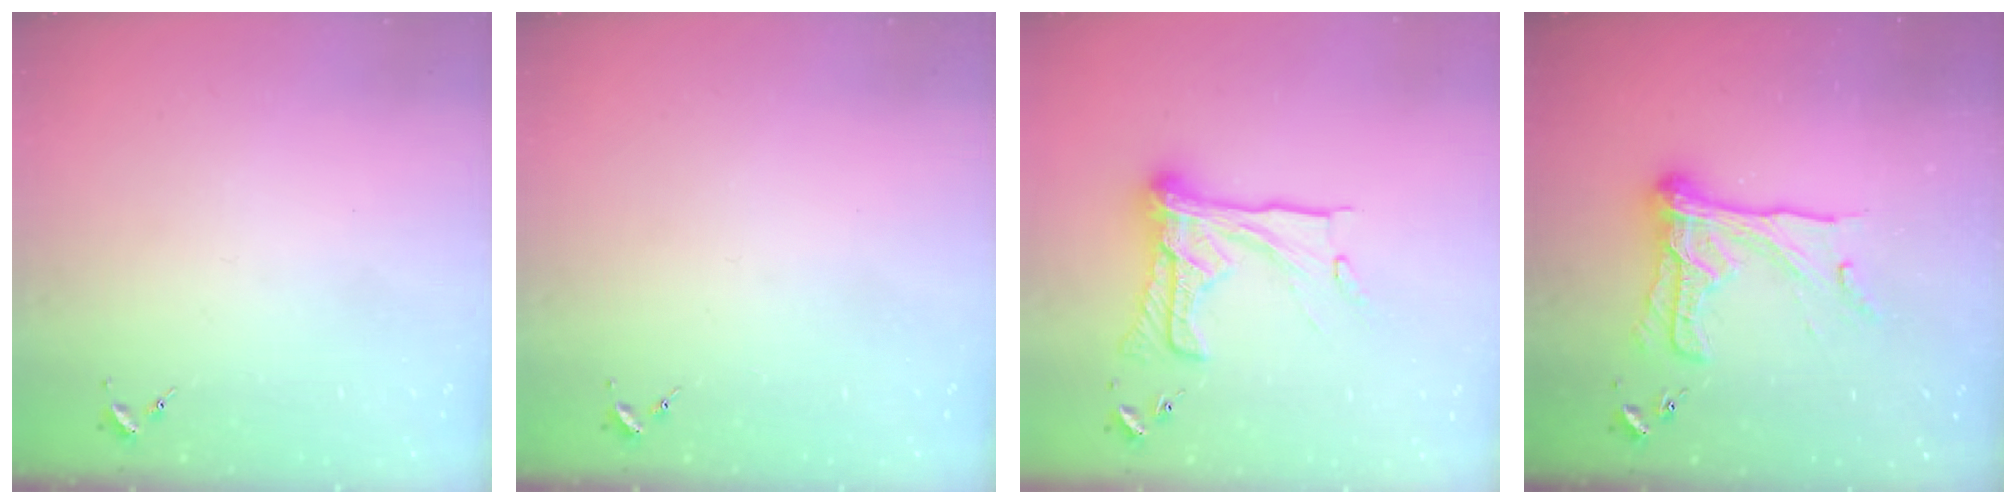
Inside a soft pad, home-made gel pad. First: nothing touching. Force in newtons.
{"total": 0.0}
{"total": 19.5, "press": 19.5, "slide": 1.2}
{"total": 17.8, "press": 17.7, "slide": 1.8}